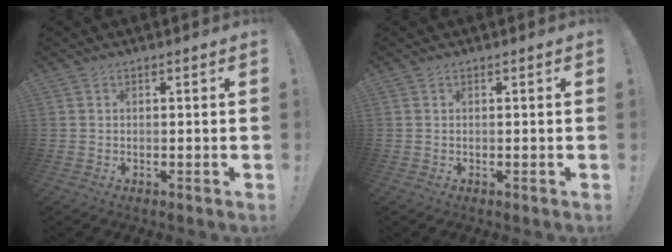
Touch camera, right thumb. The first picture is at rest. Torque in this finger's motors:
{"motor_torque": [-0.05, 0.05, 0.07, -0.05, 0.03]}